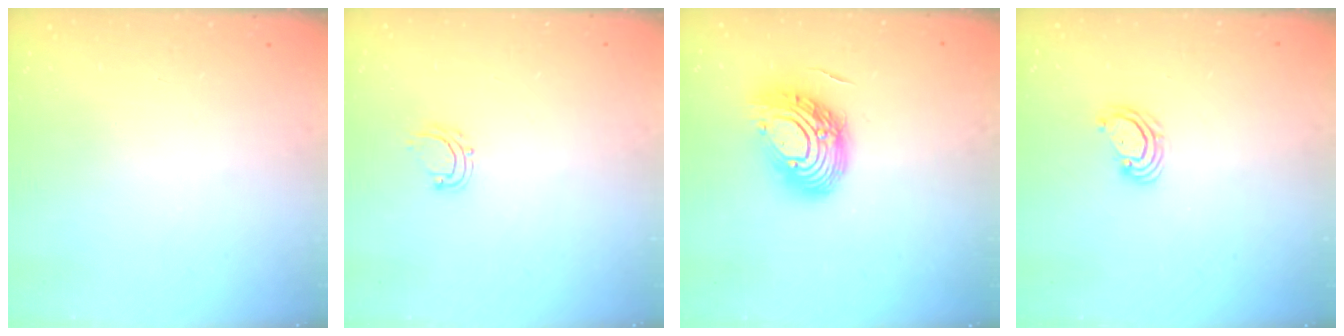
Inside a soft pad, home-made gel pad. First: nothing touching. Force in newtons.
{"total": 4.9, "press": 4.8, "slide": 0.4}
{"total": 14.8, "press": 14.7, "slide": 1.5}
{"total": 3.8, "press": 3.8, "slide": 0.3}